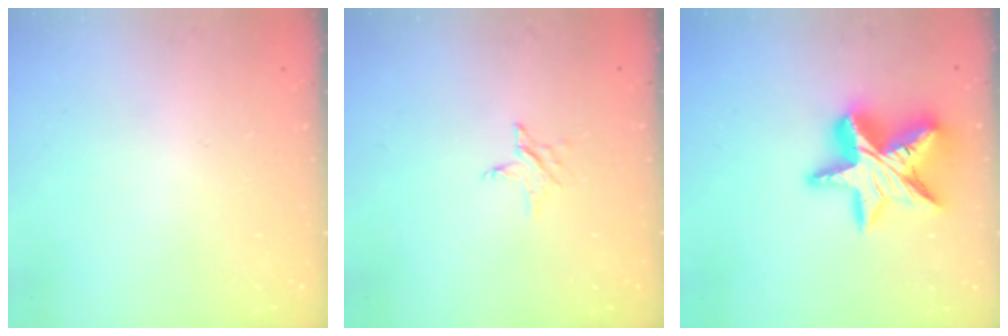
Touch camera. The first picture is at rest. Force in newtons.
{"total": 2.9, "press": 2.9, "slide": 0.2}
{"total": 18.8, "press": 18.7, "slide": 1.4}